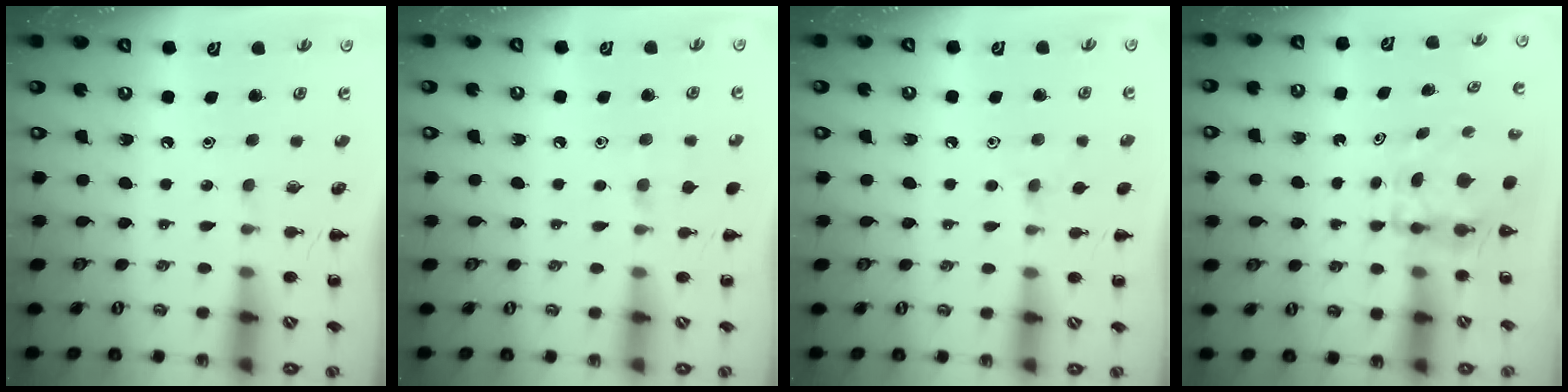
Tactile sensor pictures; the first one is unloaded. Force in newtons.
{"total": 5.3, "press": 4.9, "slide": 2.0}
{"total": 3.2, "press": 3.0, "slide": 1.3}
{"total": 3.9, "press": 3.8, "slide": 0.3}